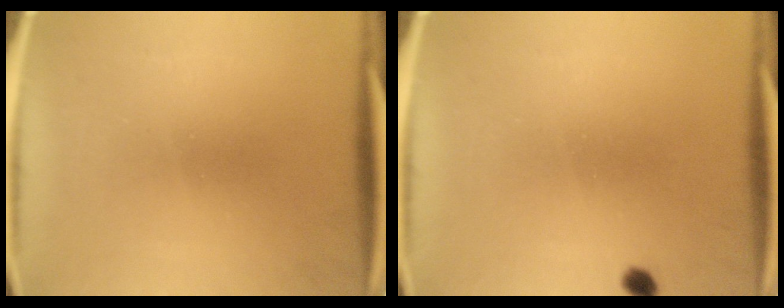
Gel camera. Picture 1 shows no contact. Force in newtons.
{"total": 1.3}